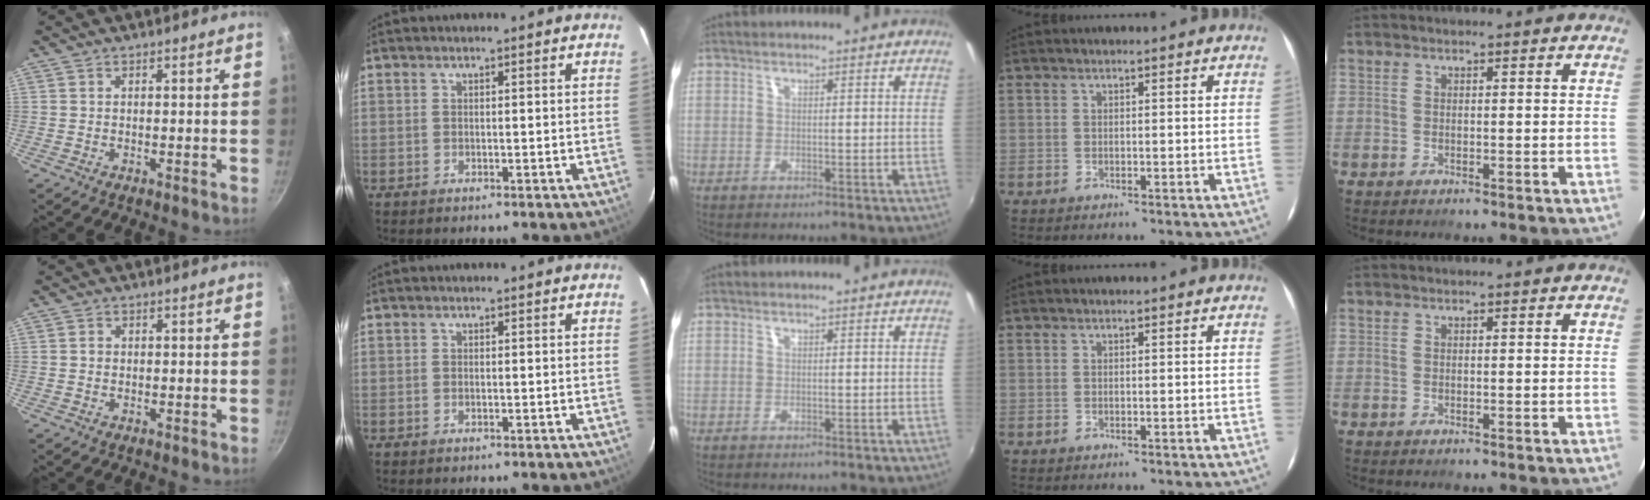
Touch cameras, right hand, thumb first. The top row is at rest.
{"thumb": {"total": 1.1, "force": [0.0, 1.0, 0.5], "torque": [-0.007, 0.004, -0.001]}}